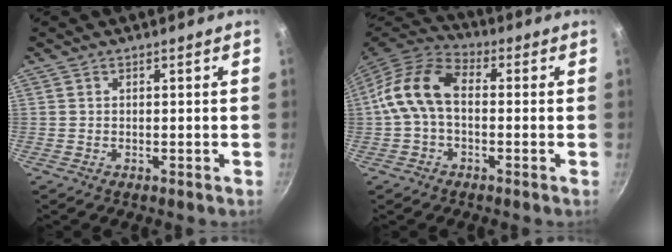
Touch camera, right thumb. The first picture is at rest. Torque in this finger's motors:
{"motor_torque": [0.48, 1.27, 0.91, -0.65, 0.16]}